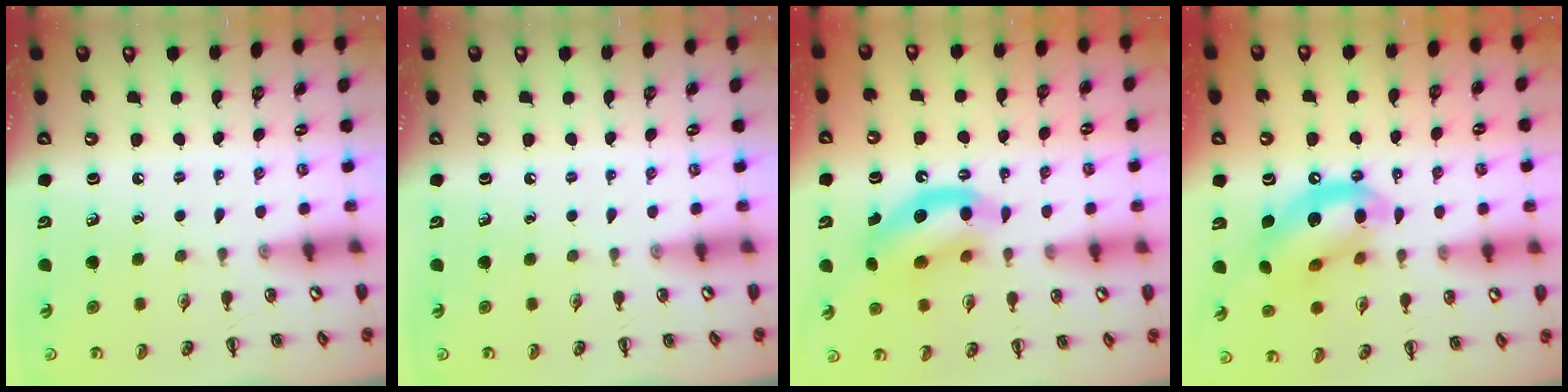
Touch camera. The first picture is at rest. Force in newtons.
{"total": 0.0}
{"total": 12.1, "press": 11.6, "slide": 3.3}
{"total": 13.7, "press": 13.3, "slide": 3.6}